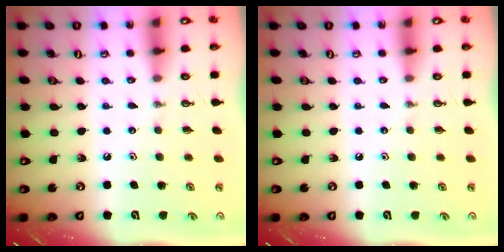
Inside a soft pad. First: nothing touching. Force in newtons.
{"total": 0.0}